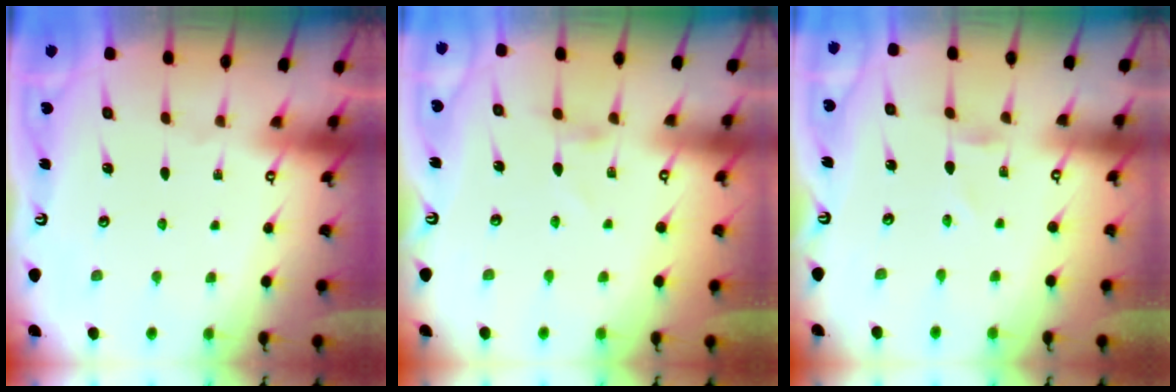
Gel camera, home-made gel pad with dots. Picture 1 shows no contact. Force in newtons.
{"total": 1.0, "press": 0.9, "slide": 0.3}
{"total": 0.0}